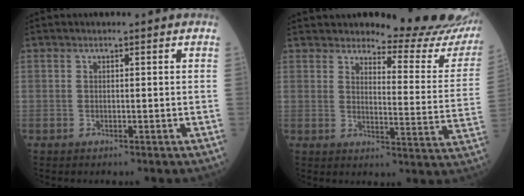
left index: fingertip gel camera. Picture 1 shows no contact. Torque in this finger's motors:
{"motor_torque": [0.67, -0.60, 0.36, 0.10]}